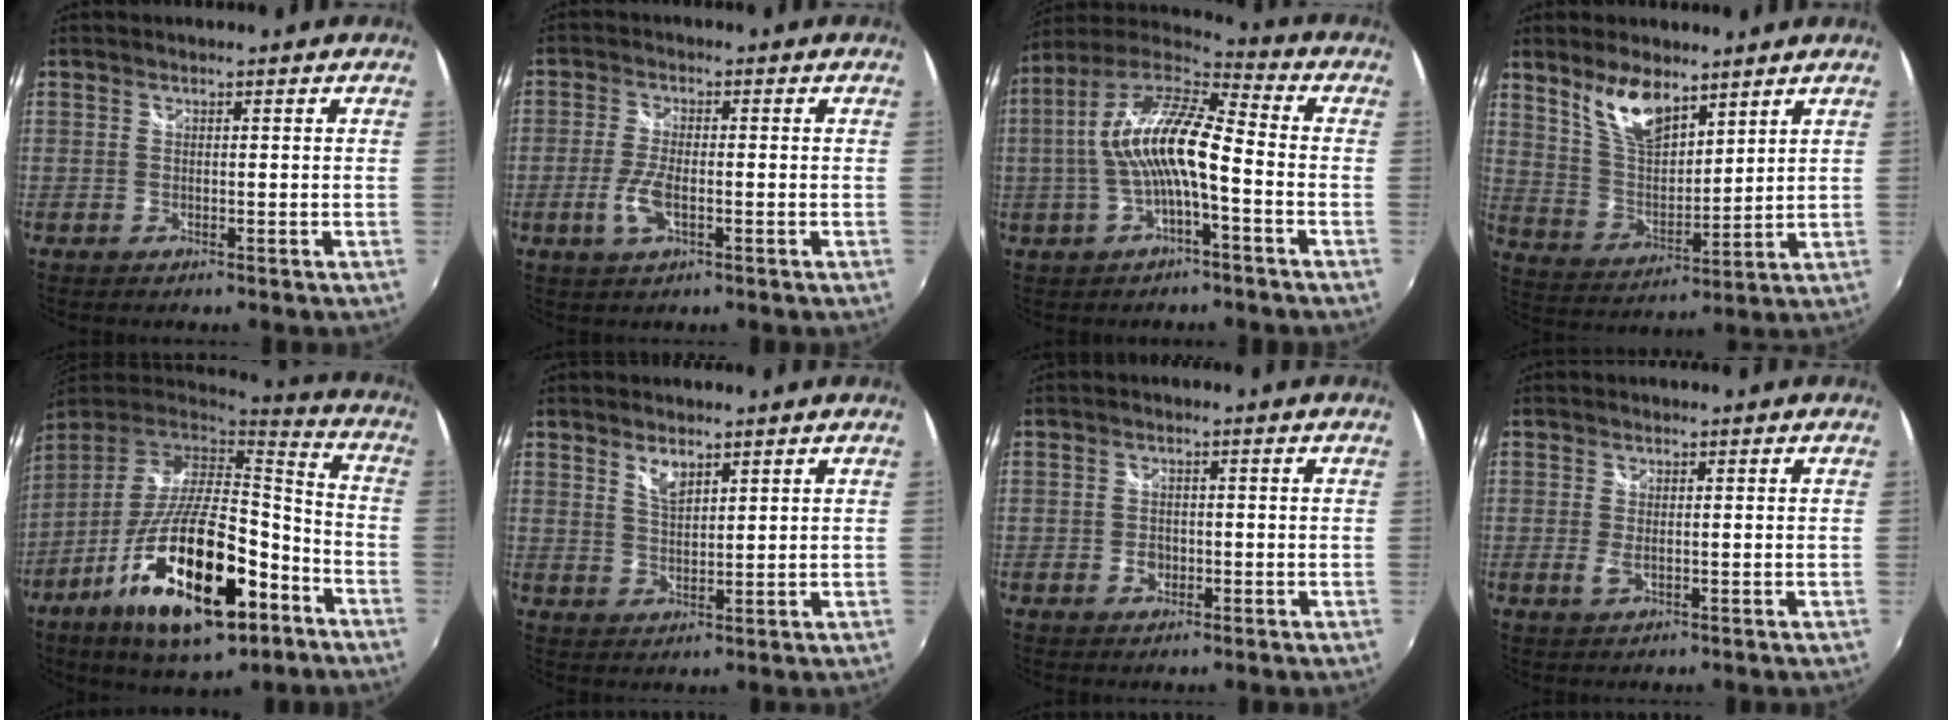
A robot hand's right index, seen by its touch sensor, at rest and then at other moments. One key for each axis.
{"total": 5.1, "fx": -1.7, "fy": 2.0, "fz": 4.4, "tx": -0.098, "ty": -0.006, "tz": -0.033}
{"total": 13.7, "fx": -1.8, "fy": 3.4, "fz": 13.2, "tx": -0.249, "ty": 0.012, "tz": -0.035}
{"total": 10.5, "fx": 7.2, "fy": 4.2, "fz": 6.4, "tx": -0.118, "ty": 0.003, "tz": 0.145}
{"total": 26.4, "fx": -12.6, "fy": 9.9, "fz": 21.0, "tx": -0.380, "ty": -0.038, "tz": -0.204}
{"total": 3.4, "fx": 2.4, "fy": 1.3, "fz": 2.1, "tx": -0.036, "ty": -0.004, "tz": 0.041}
{"total": 2.3, "fx": -0.7, "fy": 1.9, "fz": 1.1, "tx": -0.019, "ty": 0.000, "tz": -0.012}
{"total": 1.7, "fx": -0.1, "fy": 0.7, "fz": 1.6, "tx": -0.032, "ty": -0.005, "tz": 0.000}